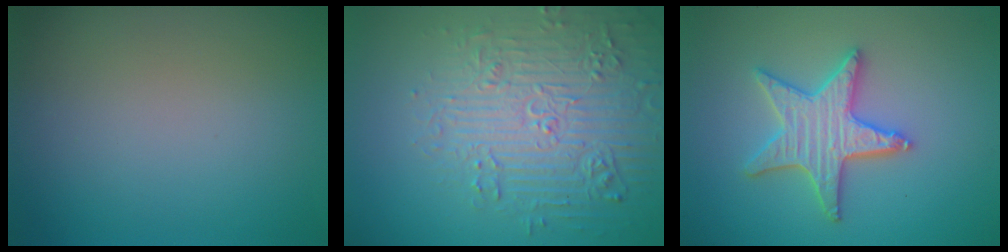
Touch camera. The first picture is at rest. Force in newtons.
{"total": 5.5, "press": 5.3, "slide": 1.4}
{"total": 4.2, "press": 4.1, "slide": 0.8}